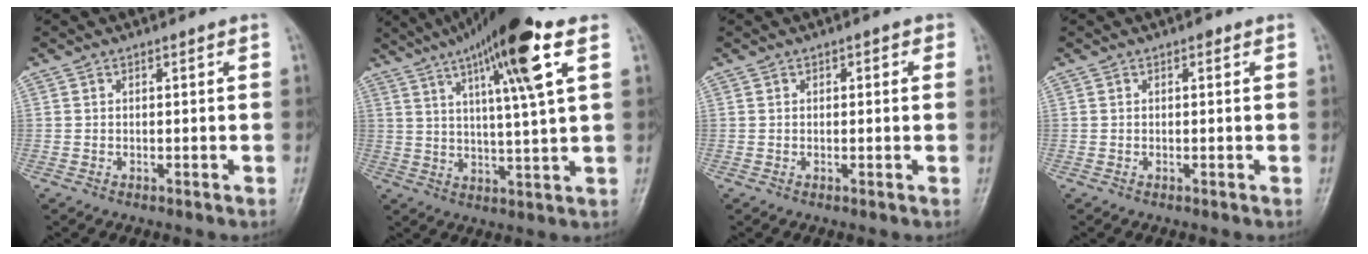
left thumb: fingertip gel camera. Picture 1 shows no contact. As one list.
[{"total": 17.0, "force": [8.3, 2.1, 14.7], "torque": [-0.238, -0.011, 0.130]}, {"total": 1.9, "force": [0.6, 1.2, 1.3], "torque": [-0.005, 0.002, 0.003]}, {"total": 0.7, "force": [0.3, 0.4, 0.4], "torque": [-0.001, 0.001, -0.001]}]